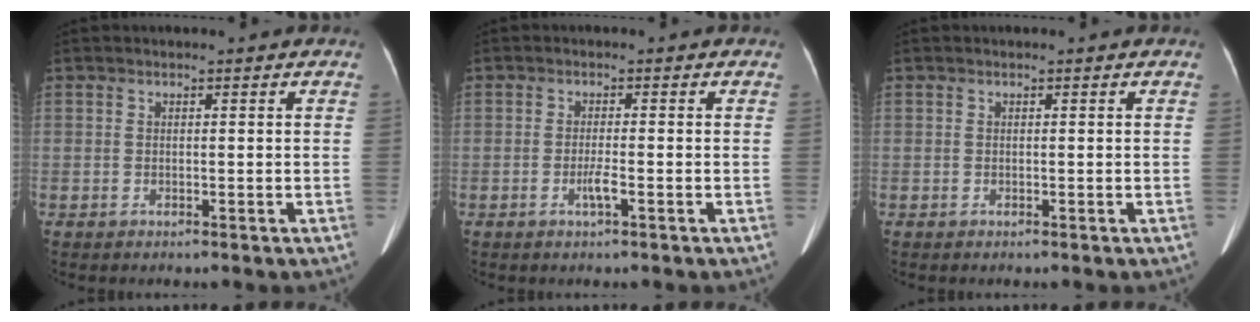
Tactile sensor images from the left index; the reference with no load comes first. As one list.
[{"total": 1.9, "force": [-0.8, -0.1, 1.7], "torque": [-0.036, -0.003, -0.016]}, {"total": 0.0}]